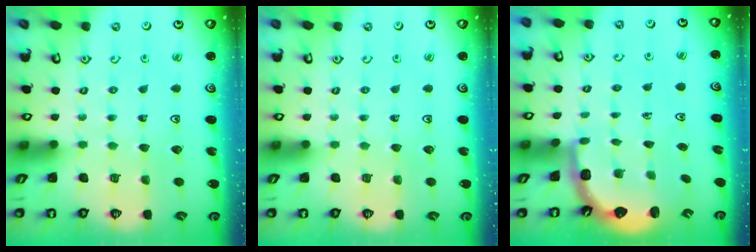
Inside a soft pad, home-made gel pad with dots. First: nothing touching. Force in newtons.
{"total": 0.0}
{"total": 2.5, "press": 2.1, "slide": 1.4}